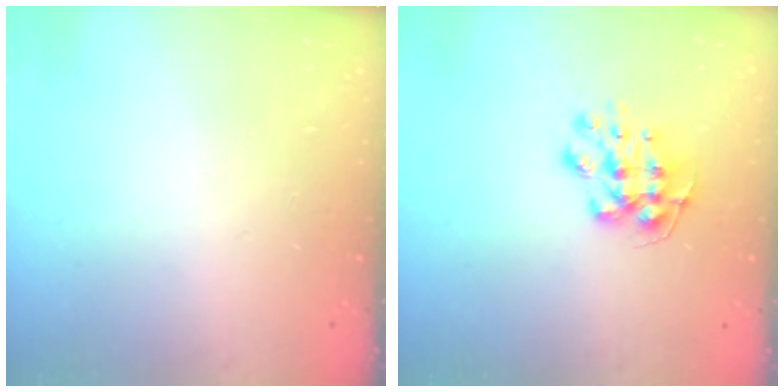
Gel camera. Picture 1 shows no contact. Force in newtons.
{"total": 10.0, "press": 10.0, "slide": 0.6}